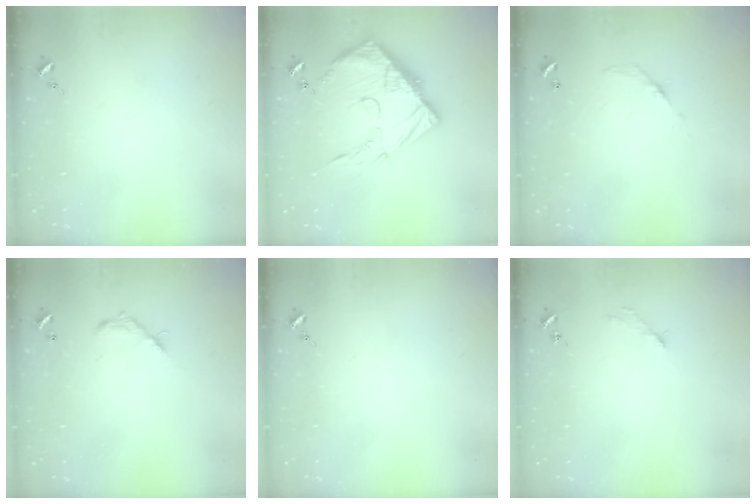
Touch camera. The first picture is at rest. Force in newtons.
{"total": 15.6, "press": 15.5, "slide": 1.4}
{"total": 5.0, "press": 5.0, "slide": 0.3}
{"total": 5.8, "press": 5.8, "slide": 0.3}
{"total": 0.0}
{"total": 2.8, "press": 2.8, "slide": 0.4}